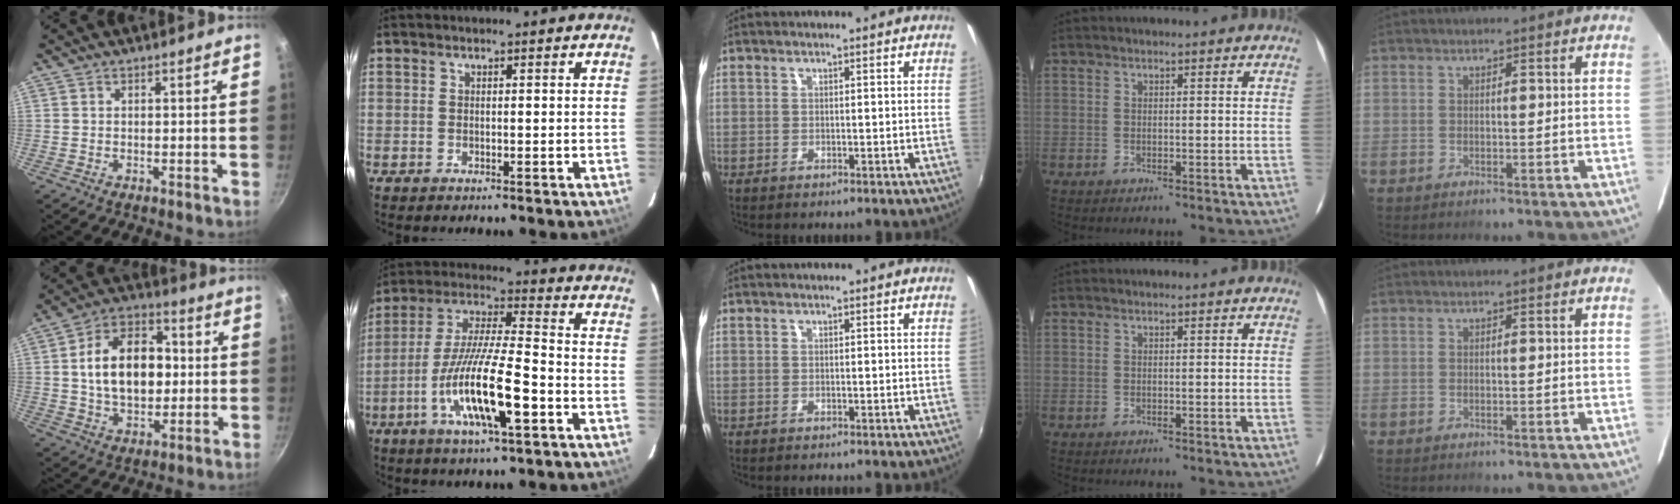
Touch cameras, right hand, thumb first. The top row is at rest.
{"thumb": {"total": 16.7, "force": [1.2, 11.0, 12.4], "torque": [-0.169, 0.020, 0.013]}, "index": {"total": 16.4, "force": [-6.1, 2.7, 15.0], "torque": [-0.299, -0.015, -0.118]}}